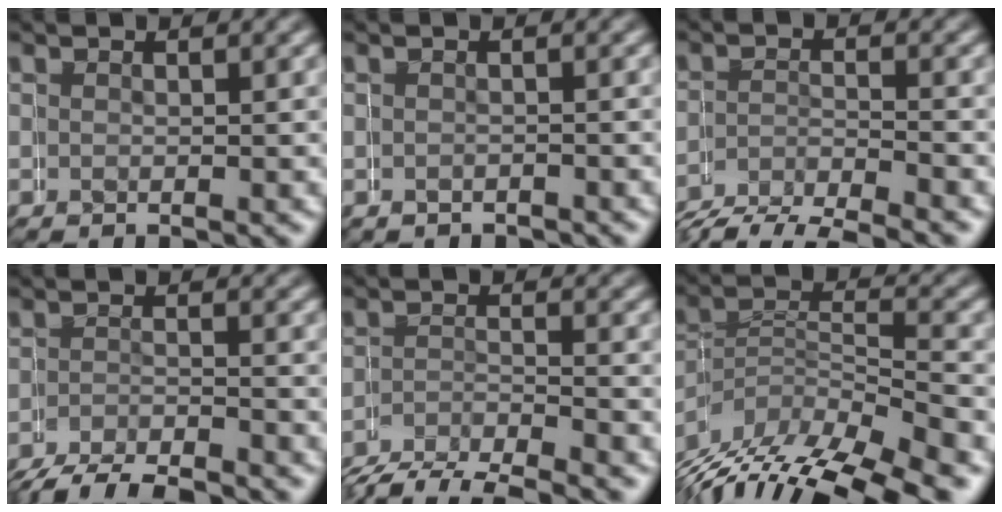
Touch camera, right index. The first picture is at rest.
{"total": 1.2, "force": [-0.4, -0.1, -1.1], "torque": [0.014, 0.003, -0.007]}
{"total": 2.3, "force": [-2.0, 1.2, 0.2], "torque": [-0.012, 0.000, -0.040]}
{"total": 4.4, "force": [-4.0, 1.8, 0.5], "torque": [-0.016, -0.010, -0.062]}
{"total": 2.8, "force": [-2.2, 1.7, 0.4], "torque": [-0.010, 0.001, -0.045]}
{"total": 7.7, "force": [-4.6, 4.9, 3.8], "torque": [-0.076, -0.017, -0.066]}